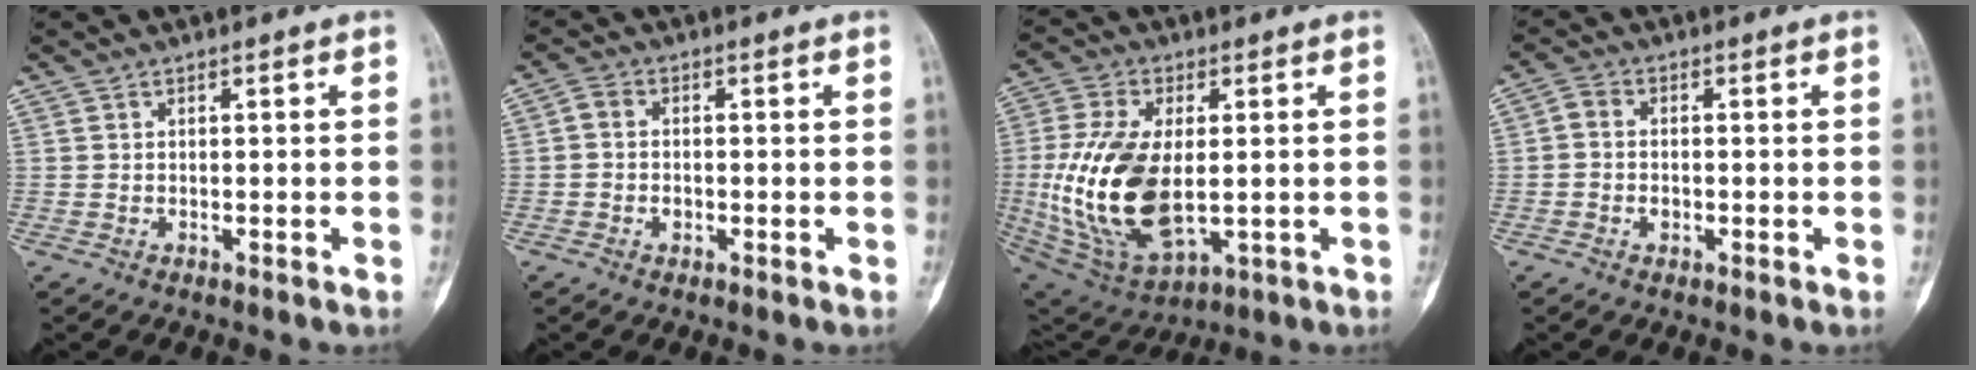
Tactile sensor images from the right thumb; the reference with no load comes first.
{"total": 3.0, "force": [-0.6, 2.3, 1.8], "torque": [-0.030, 0.009, -0.016]}
{"total": 20.3, "force": [-0.6, 10.9, 17.1], "torque": [-0.352, -0.013, 0.008]}
{"total": 3.4, "force": [-0.7, 2.6, 2.1], "torque": [-0.037, 0.011, -0.018]}